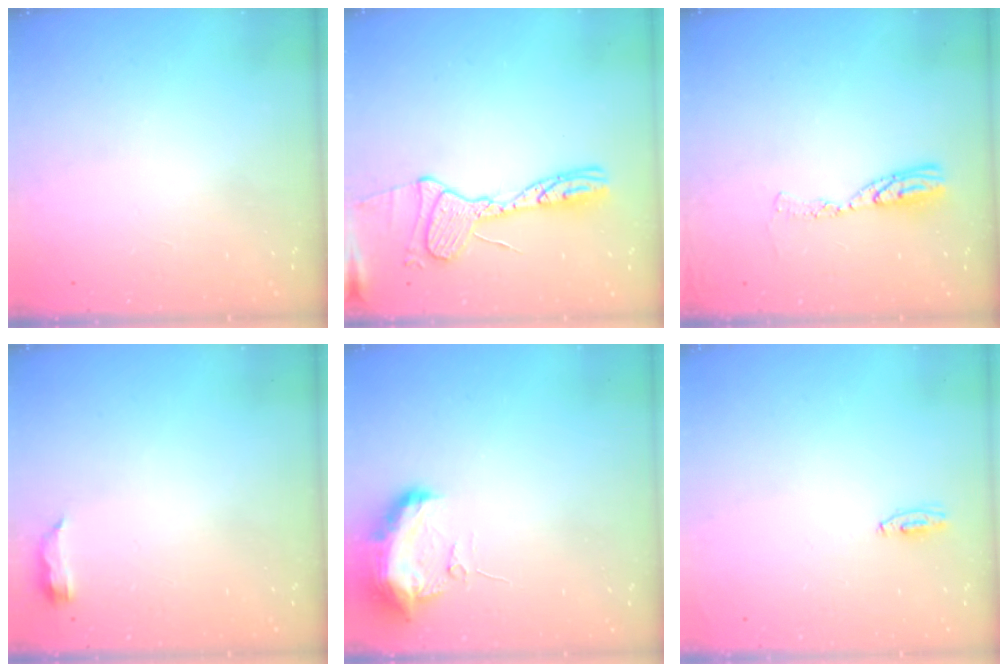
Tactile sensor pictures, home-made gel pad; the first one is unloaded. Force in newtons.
{"total": 15.7, "press": 15.6, "slide": 1.4}
{"total": 8.2, "press": 8.1, "slide": 0.7}
{"total": 5.1, "press": 4.8, "slide": 1.7}
{"total": 10.0, "press": 10.0, "slide": 0.8}
{"total": 3.1, "press": 2.8, "slide": 1.3}